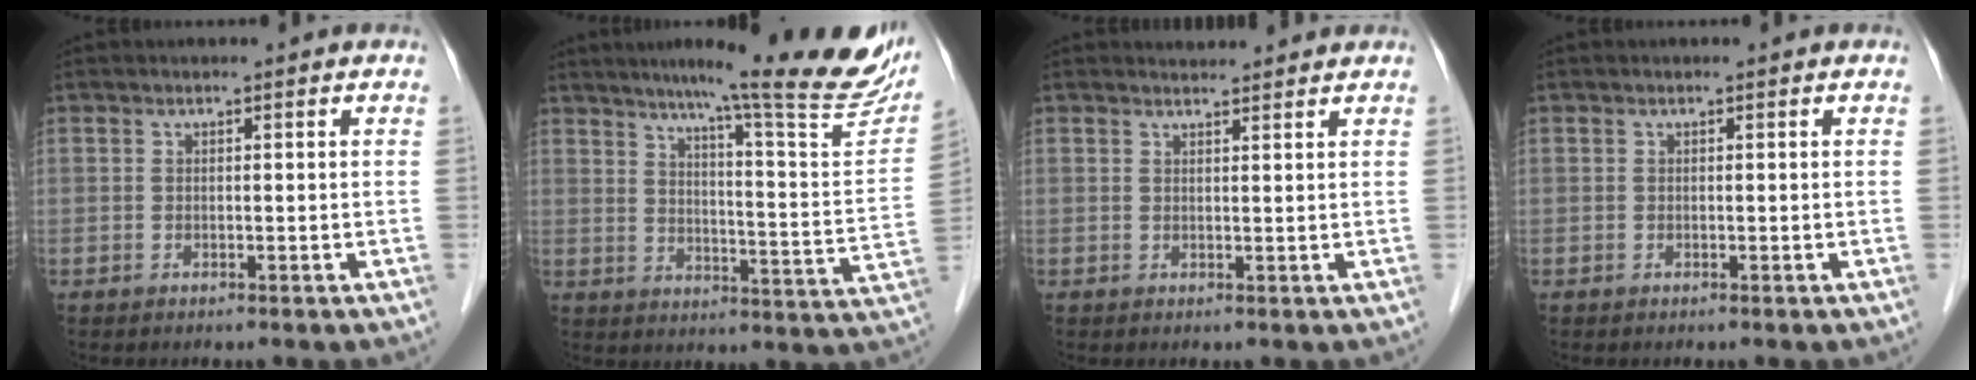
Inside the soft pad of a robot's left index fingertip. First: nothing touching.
{"total": 22.9, "force": [18.6, 0.7, 13.3], "torque": [-0.180, -0.050, 0.232]}
{"total": 2.7, "force": [2.7, 0.4, 0.2], "torque": [-0.012, 0.014, 0.037]}
{"total": 0.0}